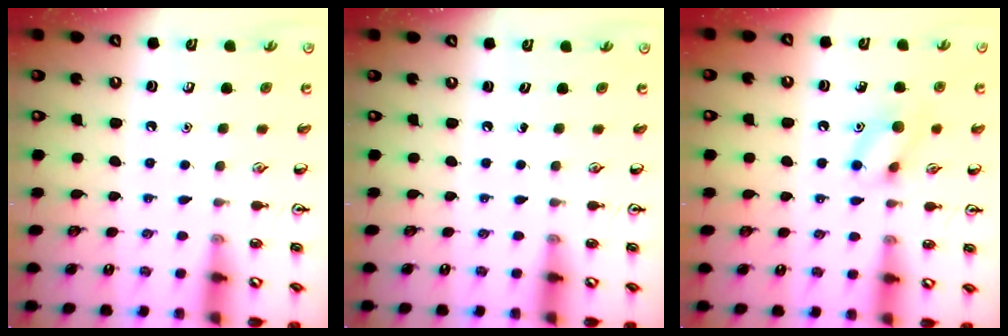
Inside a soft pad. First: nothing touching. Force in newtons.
{"total": 0.0}
{"total": 9.6, "press": 9.6, "slide": 0.7}